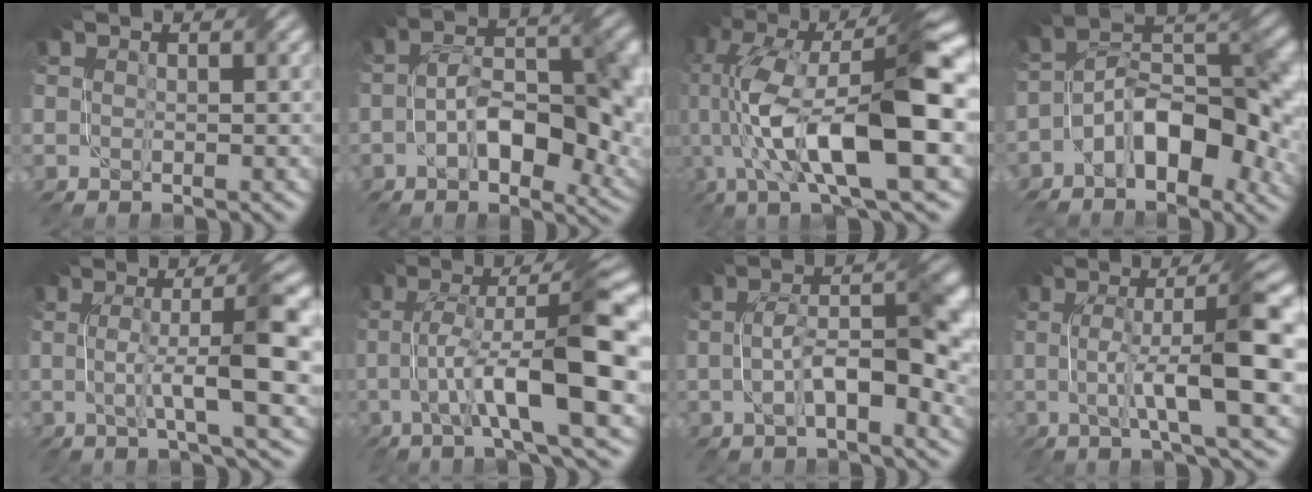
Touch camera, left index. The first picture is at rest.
{"total": 10.4, "force": [-2.1, 4.7, 9.1], "torque": [-0.137, 0.007, -0.034]}
{"total": 14.3, "force": [-1.4, 4.1, 13.6], "torque": [-0.244, 0.016, -0.026]}
{"total": 10.0, "force": [-3.8, 4.8, 7.9], "torque": [-0.118, 0.016, -0.074]}
{"total": 8.1, "force": [0.0, 1.2, 8.0], "torque": [-0.118, 0.009, 0.000]}
{"total": 11.6, "force": [-0.9, 2.2, 11.4], "torque": [-0.182, 0.024, -0.018]}
{"total": 8.3, "force": [-0.9, 3.1, 7.7], "torque": [-0.122, 0.009, -0.016]}
{"total": 9.7, "force": [0.1, 1.7, 9.5], "torque": [-0.138, 0.009, 0.002]}